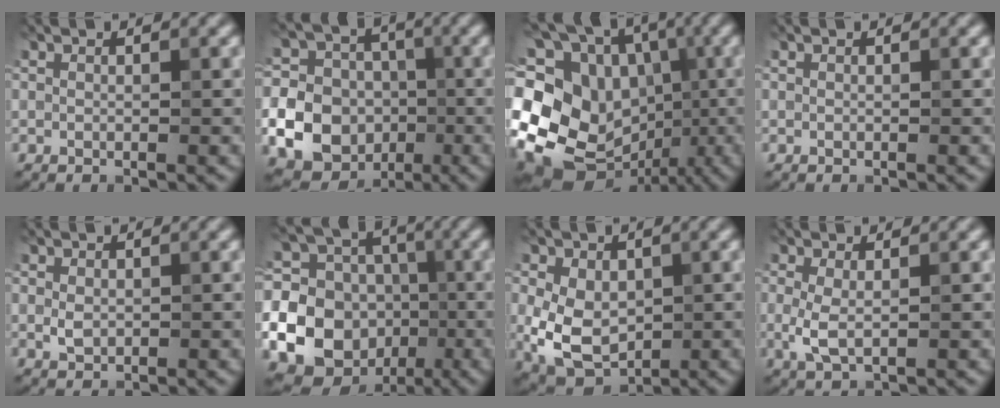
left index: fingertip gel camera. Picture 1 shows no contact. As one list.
[{"total": 20.5, "force": [-5.0, 19.2, 5.1], "torque": [-0.135, -0.022, -0.116]}, {"total": 18.6, "force": [-2.7, 16.0, 9.1], "torque": [-0.182, 0.041, -0.059]}, {"total": 0.0}, {"total": 1.4, "force": [0.0, 1.0, 0.9], "torque": [-0.018, -0.002, 0.002]}, {"total": 24.9, "force": [-5.7, 23.0, 7.8], "torque": [-0.183, -0.016, -0.136]}, {"total": 6.6, "force": [-0.2, 4.8, 4.6], "torque": [-0.101, -0.012, -0.002]}, {"total": 2.4, "force": [0.0, 1.1, 2.1], "torque": [-0.051, -0.003, -0.001]}]